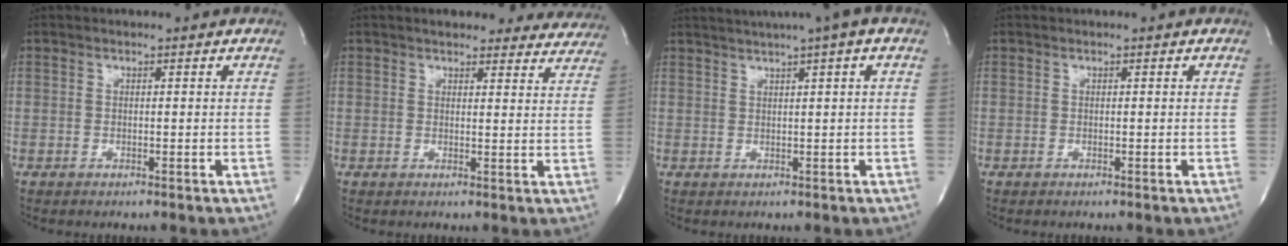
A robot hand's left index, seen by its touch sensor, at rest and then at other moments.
{"total": 15.6, "force": [14.4, 4.5, 3.8], "torque": [-0.020, -0.002, 0.151]}
{"total": 7.8, "force": [5.3, -0.6, 5.7], "torque": [-0.093, 0.030, 0.071]}
{"total": 0.0}